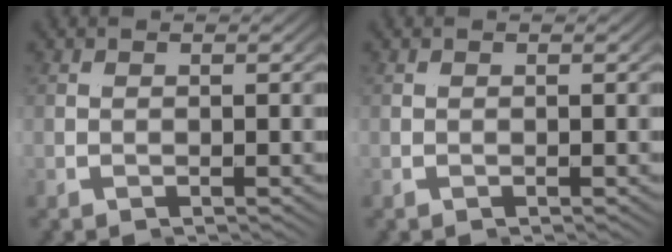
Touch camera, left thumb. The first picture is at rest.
{"total": 0.0}